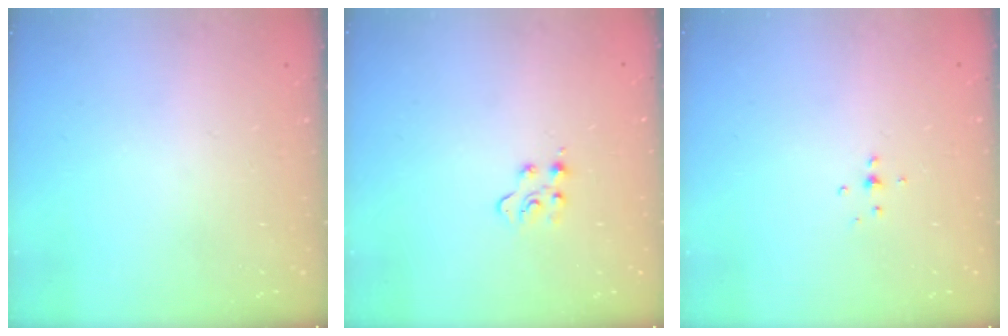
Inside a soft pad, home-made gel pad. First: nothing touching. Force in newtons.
{"total": 4.0, "press": 4.0, "slide": 0.4}
{"total": 2.8, "press": 2.7, "slide": 0.7}